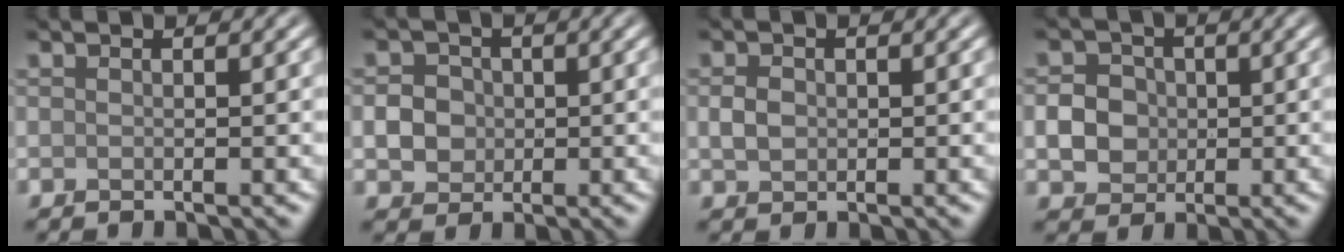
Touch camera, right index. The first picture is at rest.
{"total": 2.7, "force": [-0.2, 2.4, 1.1], "torque": [-0.015, 0.000, -0.003]}
{"total": 1.6, "force": [0.1, 1.3, 1.0], "torque": [-0.022, 0.001, -0.001]}
{"total": 3.3, "force": [-0.3, 2.9, 1.5], "torque": [-0.023, 0.001, -0.007]}